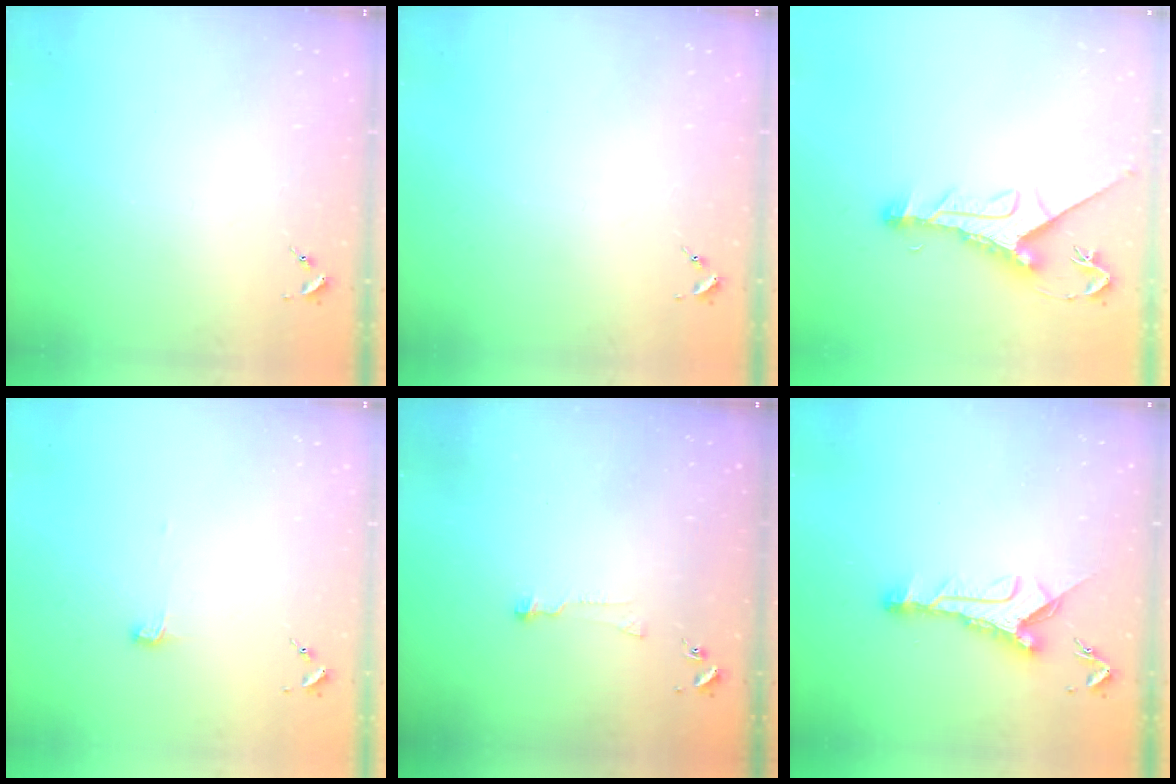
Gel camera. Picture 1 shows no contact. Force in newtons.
{"total": 0.0}
{"total": 10.6, "press": 10.6, "slide": 0.9}
{"total": 4.1, "press": 4.0, "slide": 0.4}
{"total": 4.7, "press": 4.7, "slide": 0.3}
{"total": 10.7, "press": 10.7, "slide": 0.4}